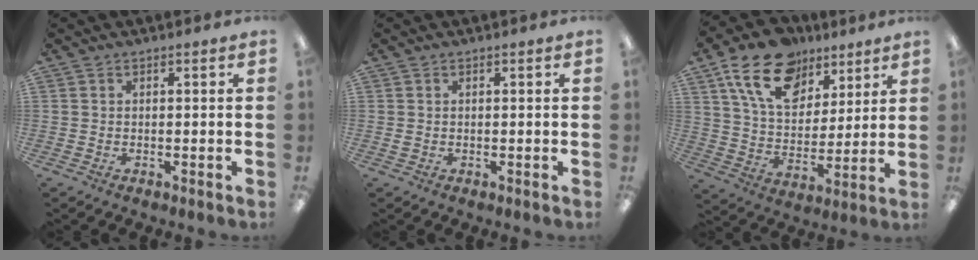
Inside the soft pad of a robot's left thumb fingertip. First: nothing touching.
{"total": 0.6, "force": [0.1, 0.6, -0.2], "torque": [0.002, 0.004, 0.000]}
{"total": 18.3, "force": [11.2, 11.3, 8.9], "torque": [-0.156, -0.046, 0.206]}